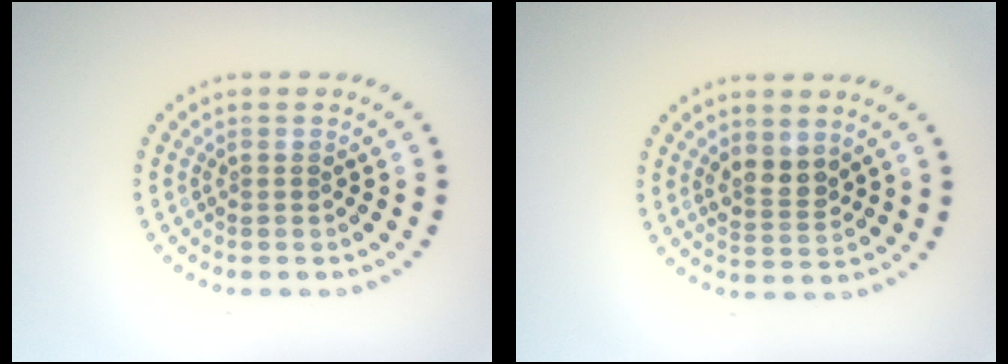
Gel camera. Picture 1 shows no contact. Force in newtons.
{"total": 2.4, "press": 2.2, "slide": 1.0}